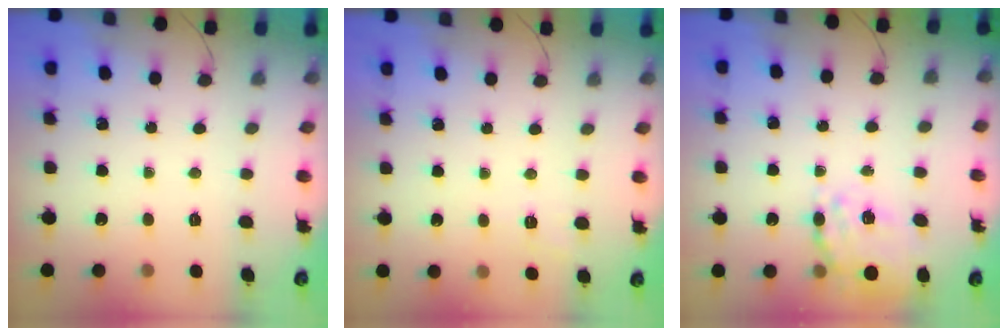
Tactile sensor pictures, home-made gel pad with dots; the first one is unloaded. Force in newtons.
{"total": 2.0, "press": 1.4, "slide": 1.4}
{"total": 9.6, "press": 8.9, "slide": 3.8}